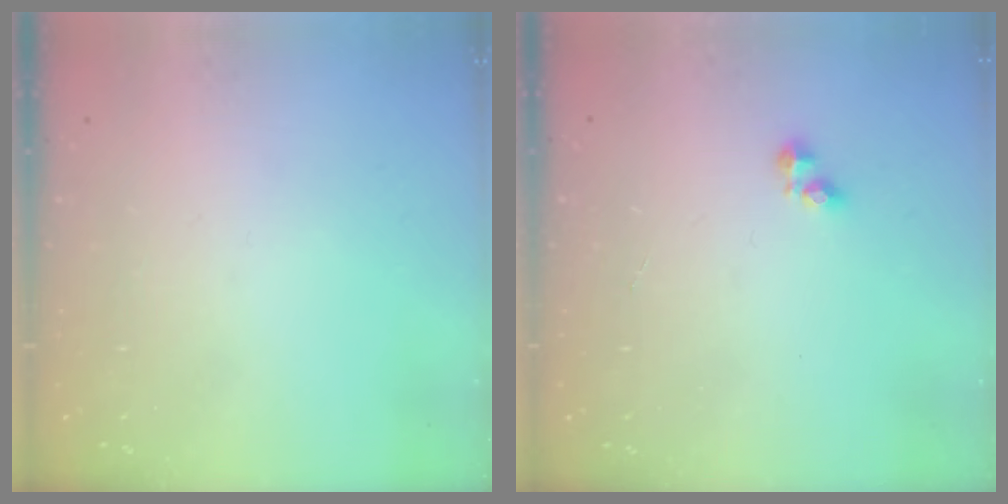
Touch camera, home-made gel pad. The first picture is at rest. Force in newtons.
{"total": 2.1, "press": 2.1, "slide": 0.3}